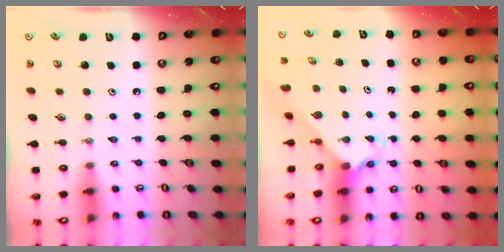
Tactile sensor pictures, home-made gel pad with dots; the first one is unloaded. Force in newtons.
{"total": 2.4, "press": 2.3, "slide": 0.3}